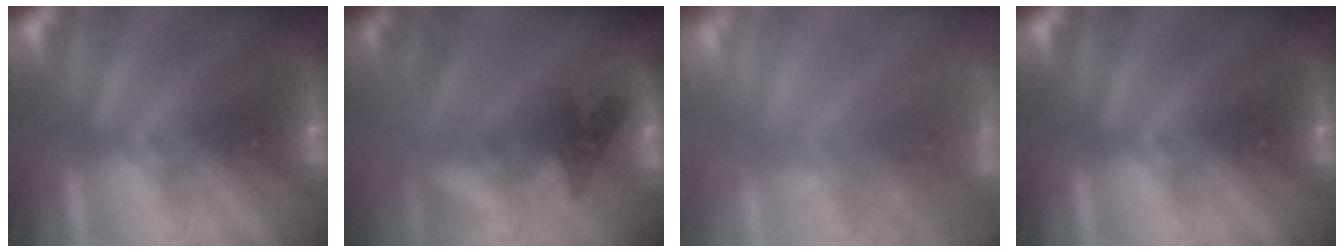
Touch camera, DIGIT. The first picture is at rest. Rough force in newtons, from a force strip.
{"total": 2.2}
{"total": 7.2}
{"total": 0.0}